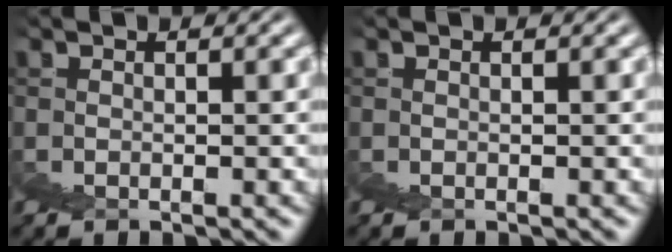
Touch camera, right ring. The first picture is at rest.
{"total": 0.0}